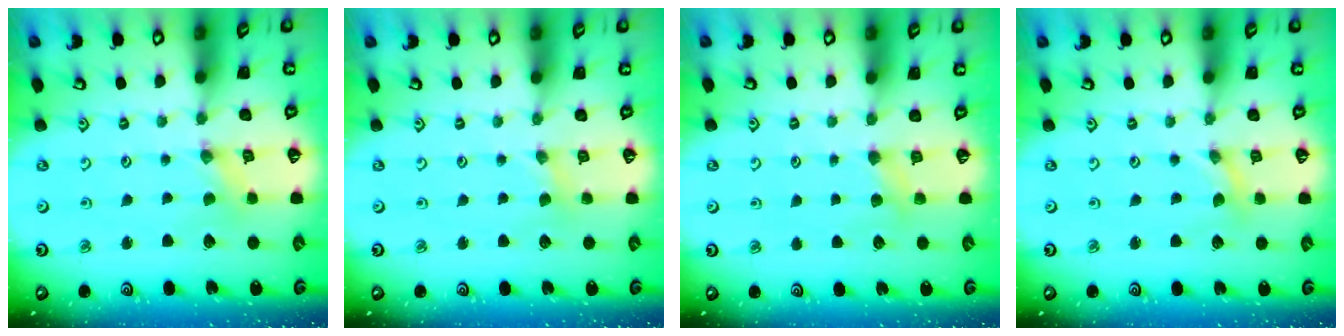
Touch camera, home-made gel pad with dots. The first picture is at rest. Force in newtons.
{"total": 1.1, "press": 1.1, "slide": 0.2}
{"total": 4.2, "press": 4.2, "slide": 0.5}
{"total": 0.0}